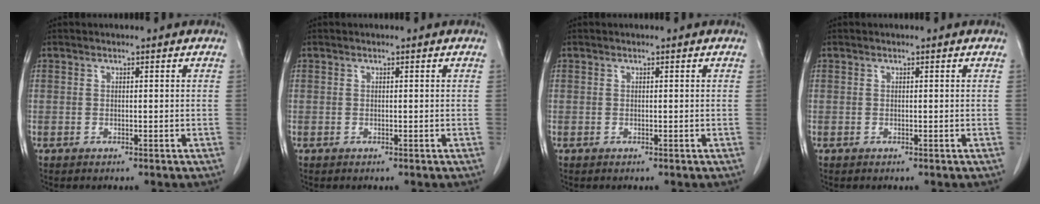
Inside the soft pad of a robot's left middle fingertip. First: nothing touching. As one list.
[{"total": 0.0}, {"total": 0.0}, {"total": 0.0}]